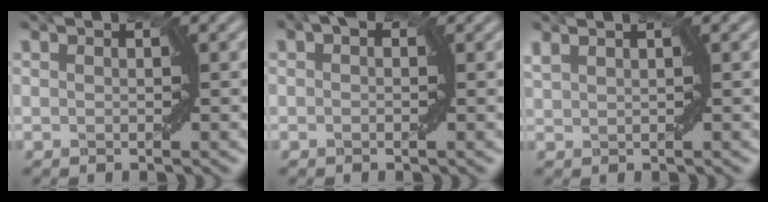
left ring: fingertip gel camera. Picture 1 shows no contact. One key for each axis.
{"total": 1.4, "fx": 0.5, "fy": 0.9, "fz": 1.0, "tx": -0.006, "ty": 0.006, "tz": -0.004}
{"total": 1.1, "fx": 0.9, "fy": 0.3, "fz": 0.6, "tx": -0.013, "ty": 0.004, "tz": 0.020}